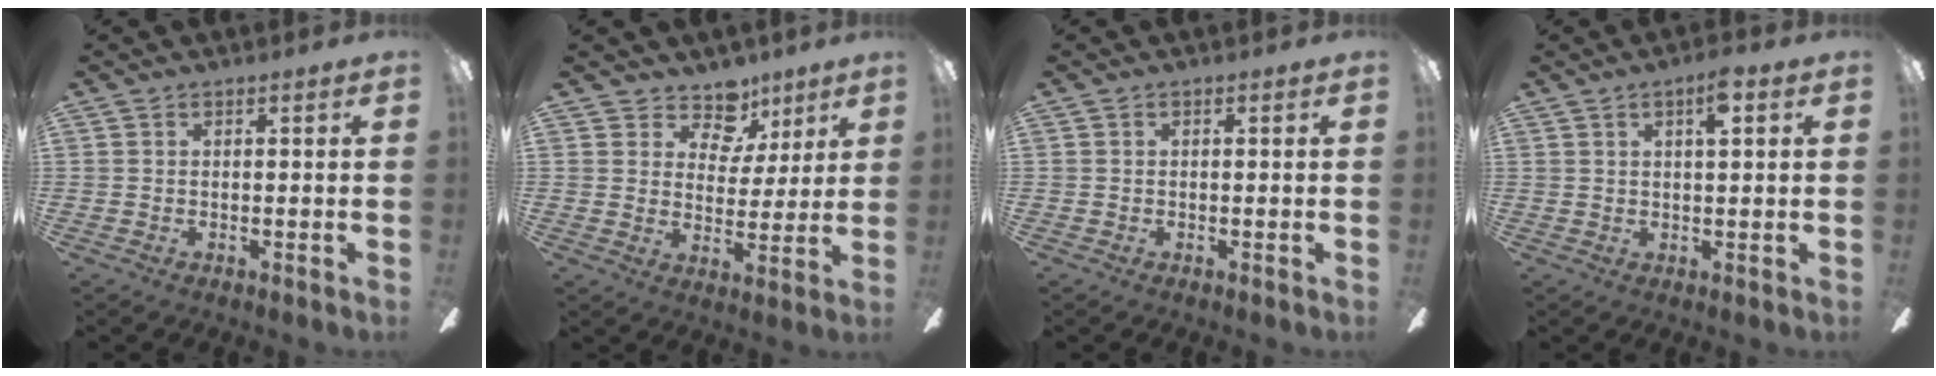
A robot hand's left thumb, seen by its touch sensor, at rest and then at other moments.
{"total": 9.1, "force": [6.3, 6.0, 2.7], "torque": [-0.044, -0.041, 0.118]}
{"total": 0.0}
{"total": 4.6, "force": [2.4, 1.1, 3.8], "torque": [-0.065, 0.000, 0.036]}